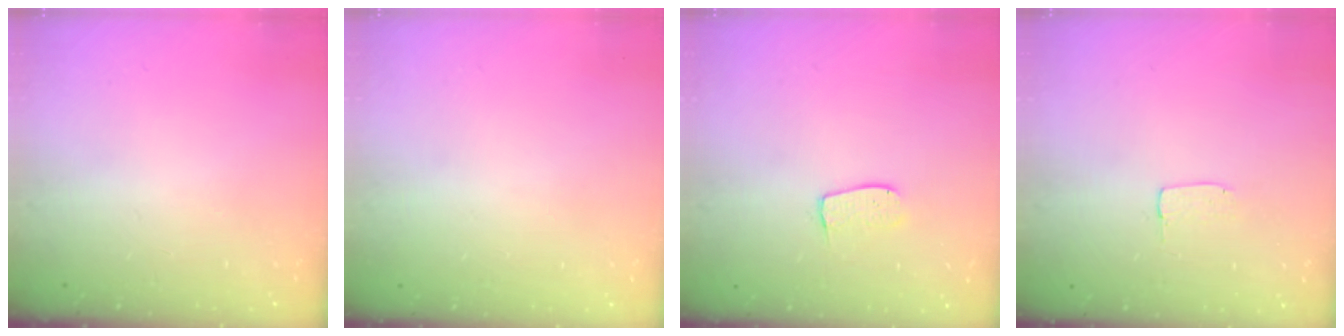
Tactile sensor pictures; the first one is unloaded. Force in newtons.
{"total": 0.0}
{"total": 5.5, "press": 5.5, "slide": 0.4}
{"total": 2.9, "press": 2.9, "slide": 0.2}